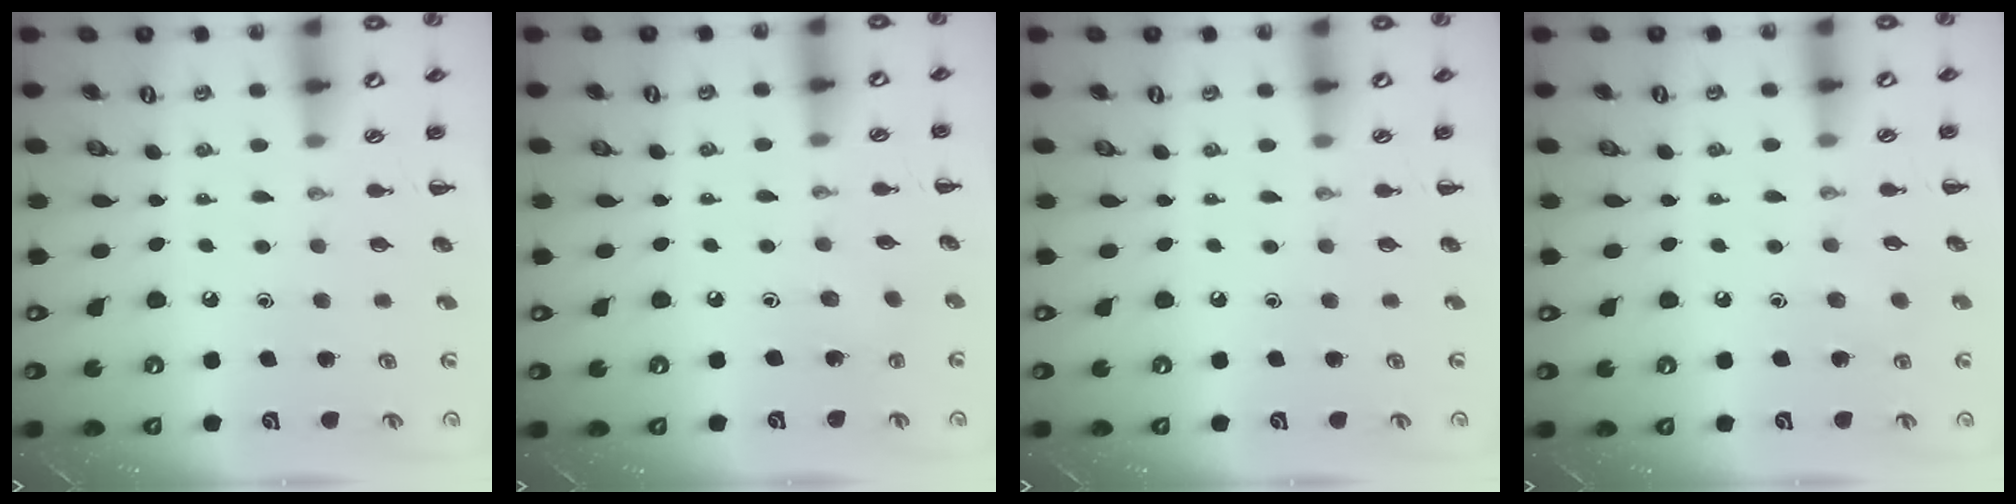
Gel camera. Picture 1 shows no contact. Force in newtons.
{"total": 2.6, "press": 2.5, "slide": 0.7}
{"total": 0.0}
{"total": 5.0, "press": 4.9, "slide": 1.1}